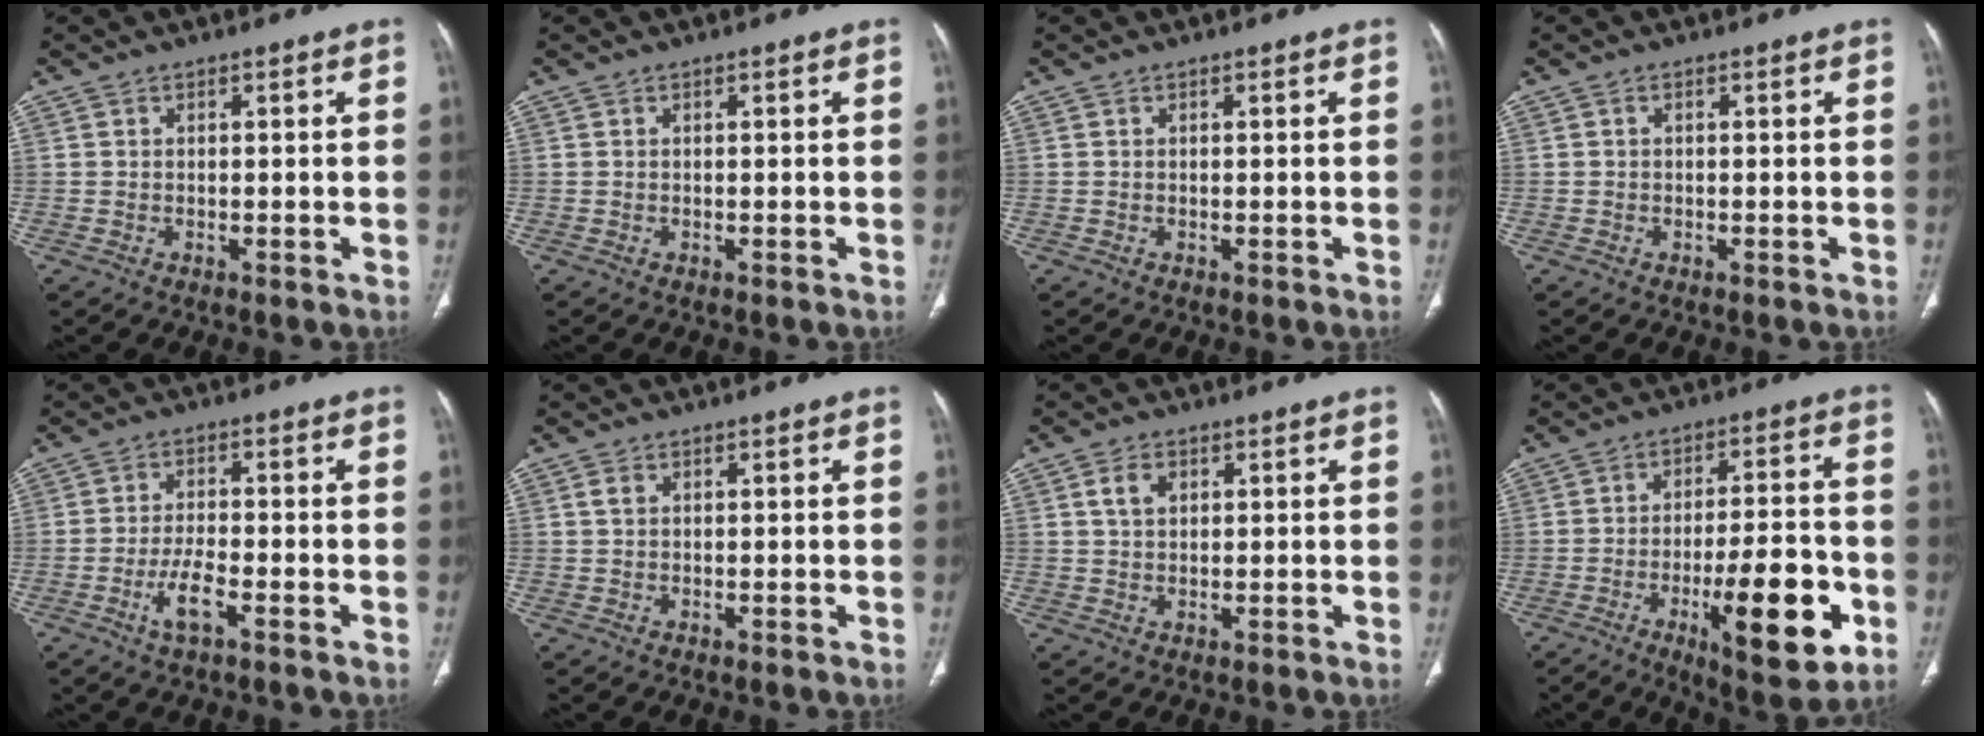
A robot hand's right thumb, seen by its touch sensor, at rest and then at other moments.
{"total": 0.0}
{"total": 0.0}
{"total": 0.0}
{"total": 5.2, "force": [-2.5, 1.4, 4.4], "torque": [-0.090, 0.011, -0.046]}
{"total": 1.2, "force": [0.4, 0.8, 0.8], "torque": [-0.016, 0.003, 0.007]}
{"total": 3.4, "force": [1.2, 2.3, 2.2], "torque": [-0.036, 0.000, 0.022]}
{"total": 17.4, "force": [-6.1, 5.3, 15.4], "torque": [-0.215, 0.020, -0.081]}